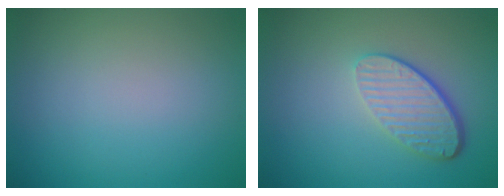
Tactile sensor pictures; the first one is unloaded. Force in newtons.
{"total": 4.5, "press": 3.2, "slide": 3.1}